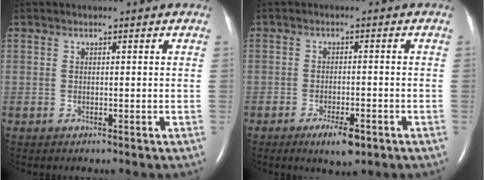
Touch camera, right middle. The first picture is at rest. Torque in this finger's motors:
{"motor_torque": [0.03, -0.08, 0.08, 0.02]}